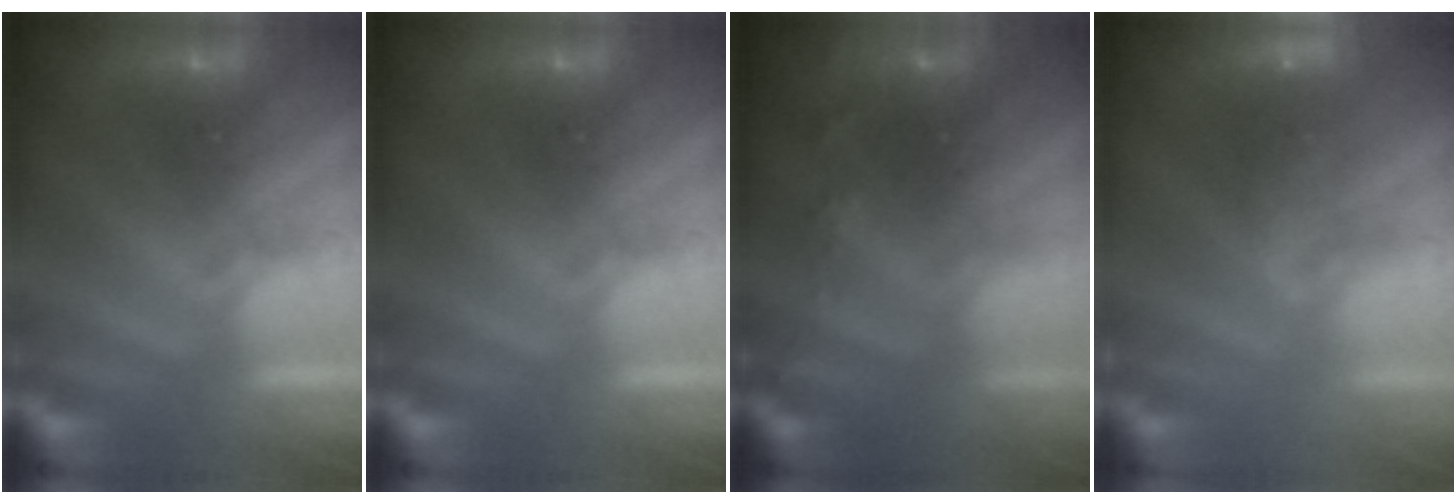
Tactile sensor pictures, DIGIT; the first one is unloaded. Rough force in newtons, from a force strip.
{"total": 0.0}
{"total": 5.8}
{"total": 7.8}